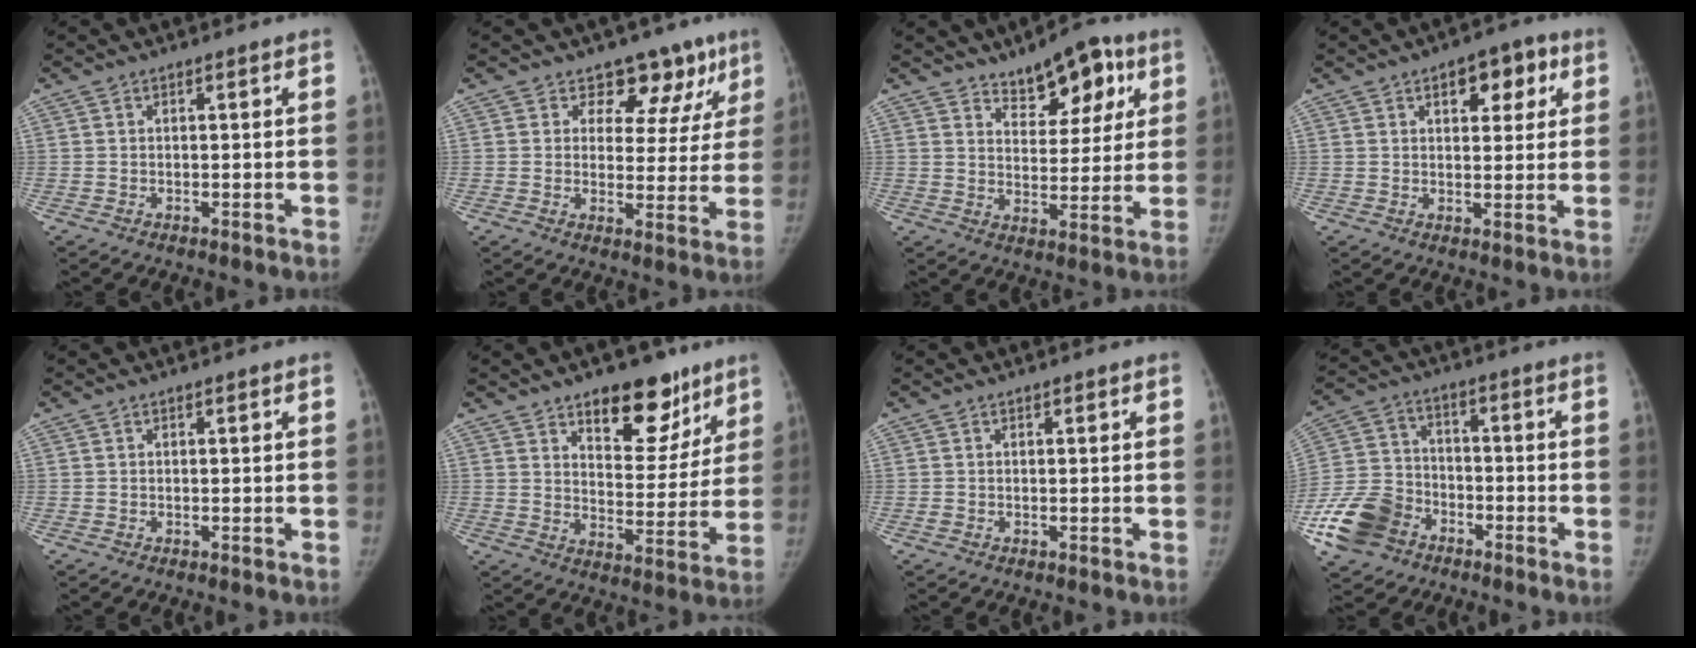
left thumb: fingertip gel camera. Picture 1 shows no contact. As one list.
[{"total": 10.2, "force": [7.1, 6.7, 2.7], "torque": [0.024, -0.030, 0.071]}, {"total": 11.2, "force": [6.6, 5.7, 7.0], "torque": [-0.060, -0.026, 0.101]}, {"total": 8.0, "force": [3.5, 4.4, 5.7], "torque": [-0.039, -0.004, 0.041]}, {"total": 0.0}, {"total": 14.5, "force": [9.6, 7.4, 7.9], "torque": [-0.047, -0.058, 0.144]}, {"total": 0.5, "force": [0.0, 0.5, 0.3], "torque": [0.000, 0.001, 0.000]}, {"total": 13.5, "force": [-7.4, 9.7, 5.7], "torque": [-0.108, 0.035, -0.144]}]